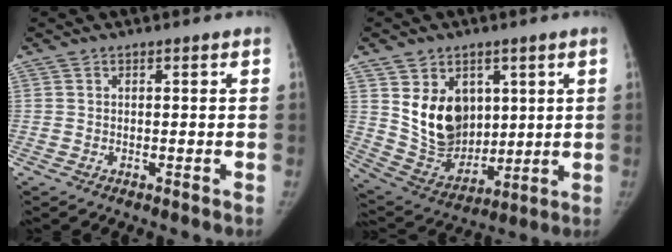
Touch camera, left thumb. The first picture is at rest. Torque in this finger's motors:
{"motor_torque": [-0.02, 0.29, 0.07, -0.05, 0.05]}